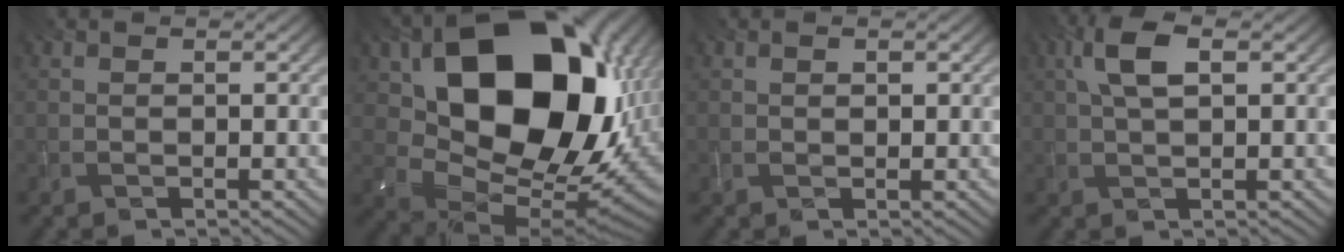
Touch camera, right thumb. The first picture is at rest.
{"total": 20.4, "force": [5.7, 13.9, 13.8], "torque": [-0.252, -0.029, 0.136]}
{"total": 0.9, "force": [0.4, 0.5, 0.6], "torque": [-0.013, 0.000, 0.009]}
{"total": 5.1, "force": [1.5, 2.1, 4.4], "torque": [-0.103, 0.012, 0.028]}